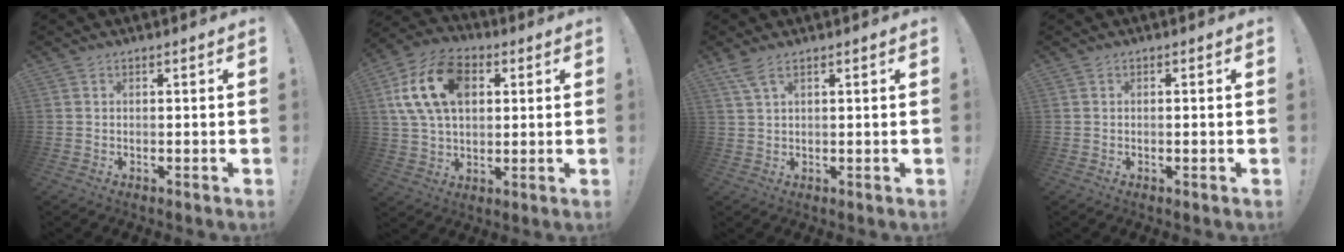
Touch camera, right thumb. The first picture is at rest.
{"total": 18.3, "force": [5.1, 12.4, 12.5], "torque": [-0.222, -0.007, 0.092]}
{"total": 3.7, "force": [2.3, 0.9, 2.7], "torque": [-0.057, -0.007, 0.043]}
{"total": 0.5, "force": [-0.4, 0.0, 0.4], "torque": [-0.013, 0.003, -0.005]}